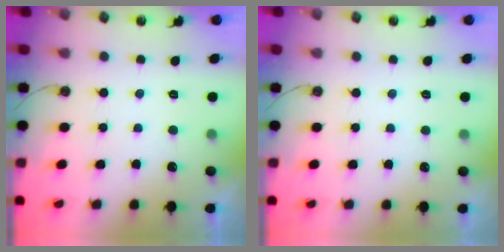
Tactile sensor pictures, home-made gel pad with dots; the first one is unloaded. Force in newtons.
{"total": 2.0, "press": 2.0, "slide": 0.4}